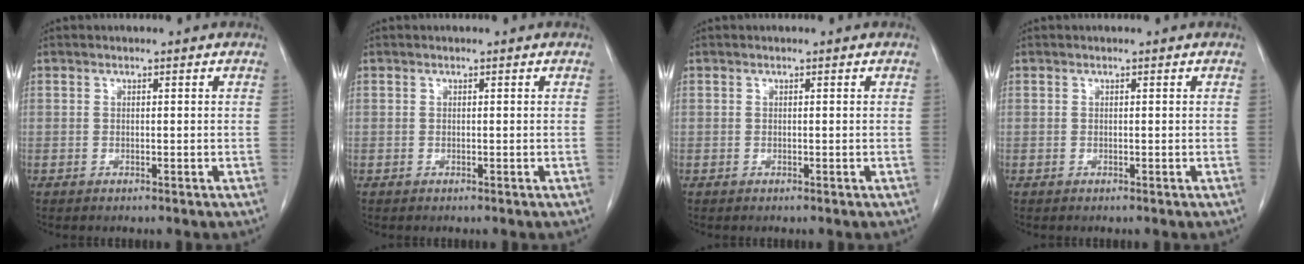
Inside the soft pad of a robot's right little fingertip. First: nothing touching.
{"total": 0.0}
{"total": 0.0}
{"total": 0.0}